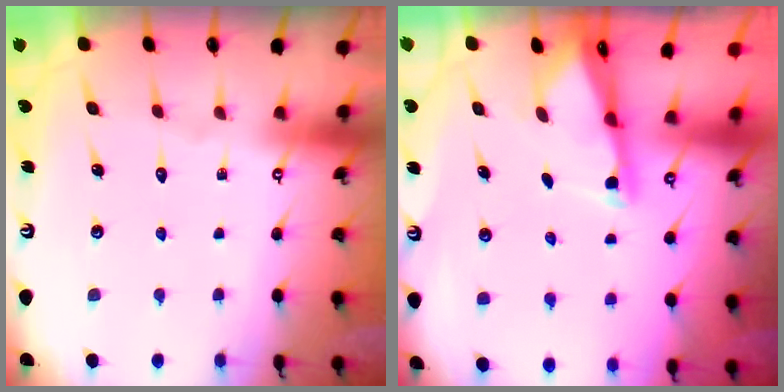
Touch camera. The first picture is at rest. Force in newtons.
{"total": 1.8, "press": 1.8, "slide": 0.4}